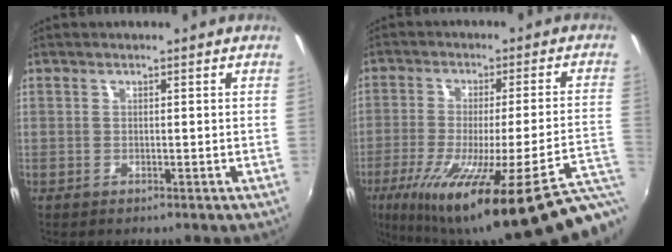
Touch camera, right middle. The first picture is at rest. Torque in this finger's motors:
{"motor_torque": [1.34, -0.79, 1.05, 0.21]}